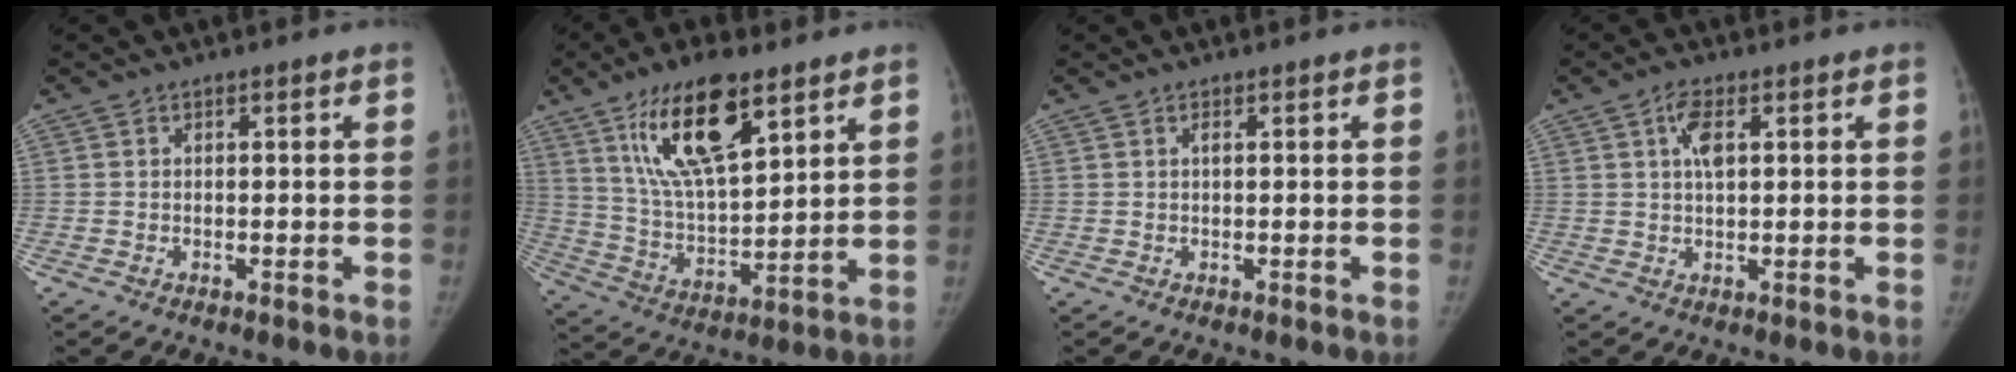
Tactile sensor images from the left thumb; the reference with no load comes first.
{"total": 18.2, "force": [9.9, 6.9, 13.6], "torque": [-0.218, -0.043, 0.186]}
{"total": 0.8, "force": [0.3, 0.2, 0.7], "torque": [-0.015, 0.003, 0.005]}
{"total": 4.3, "force": [1.5, 2.0, 3.6], "torque": [-0.063, 0.004, 0.028]}